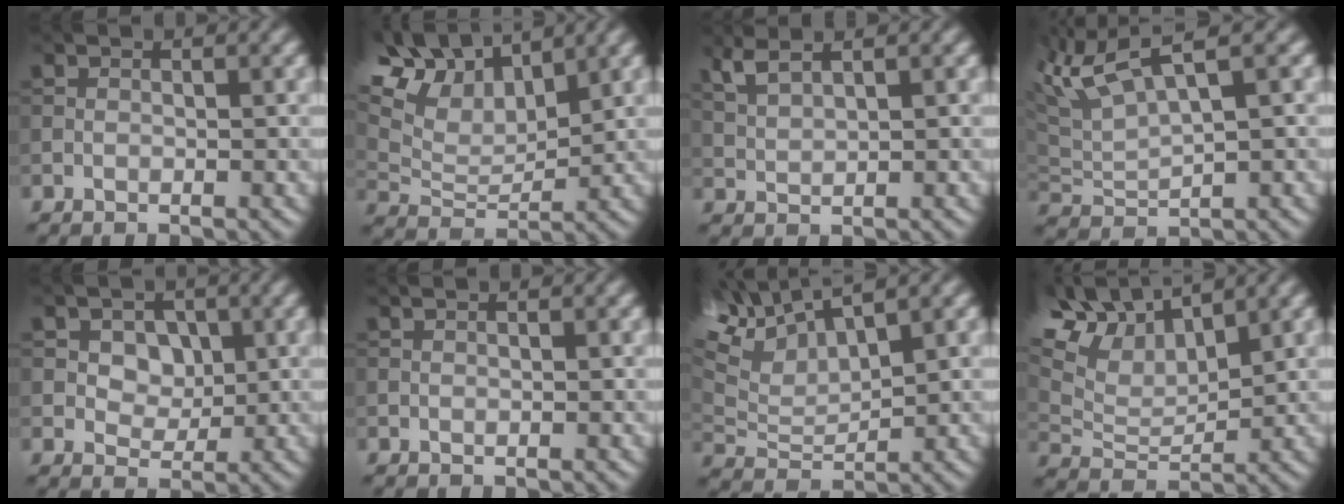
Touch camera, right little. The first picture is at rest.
{"total": 9.3, "force": [6.9, 3.4, 5.3], "torque": [-0.135, 0.030, 0.125]}
{"total": 2.3, "force": [1.7, 0.4, 1.5], "torque": [-0.045, 0.019, 0.046]}
{"total": 4.4, "force": [2.2, 0.7, 3.8], "torque": [-0.100, 0.021, 0.062]}
{"total": 2.0, "force": [0.4, 1.6, 1.1], "torque": [-0.035, -0.007, 0.036]}
{"total": 0.9, "force": [0.6, 0.4, 0.6], "torque": [-0.004, 0.012, -0.001]}
{"total": 7.2, "force": [4.9, 2.4, 4.7], "torque": [-0.121, 0.024, 0.108]}
{"total": 7.9, "force": [6.1, 2.5, 4.4], "torque": [-0.116, 0.022, 0.124]}